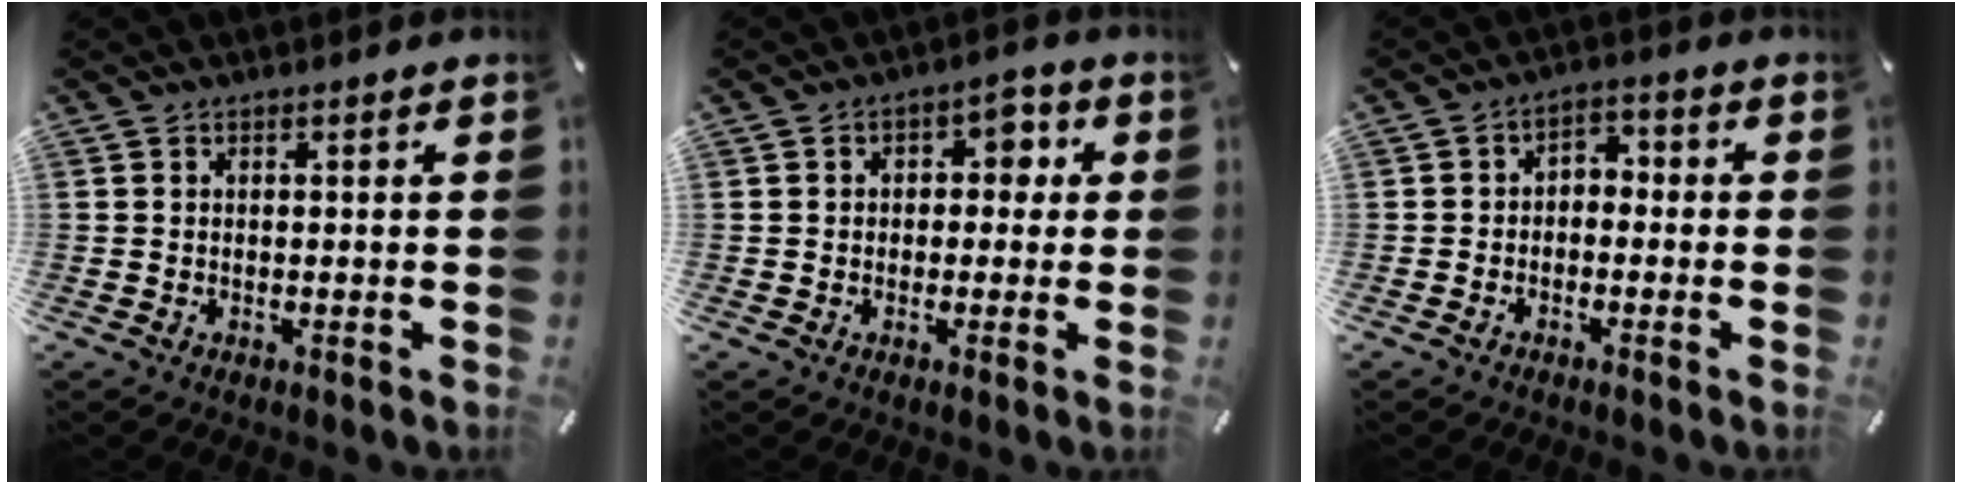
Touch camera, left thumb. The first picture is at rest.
{"total": 4.9, "force": [0.3, 3.9, 2.9], "torque": [-0.031, 0.005, -0.005]}
{"total": 3.5, "force": [-2.5, 2.2, 1.1], "torque": [-0.019, 0.019, -0.050]}